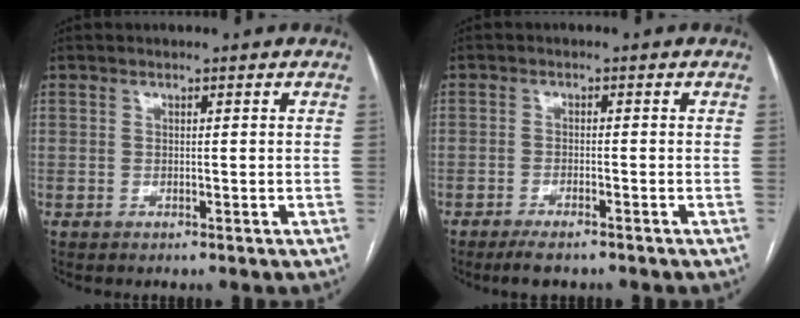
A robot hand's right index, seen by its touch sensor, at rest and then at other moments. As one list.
[{"total": 3.5, "force": [-2.8, 0.6, 2.1], "torque": [-0.036, -0.005, -0.047]}]